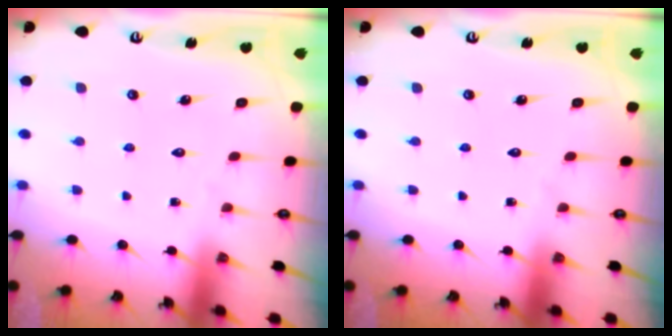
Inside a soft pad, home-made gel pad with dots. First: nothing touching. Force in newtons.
{"total": 0.0}